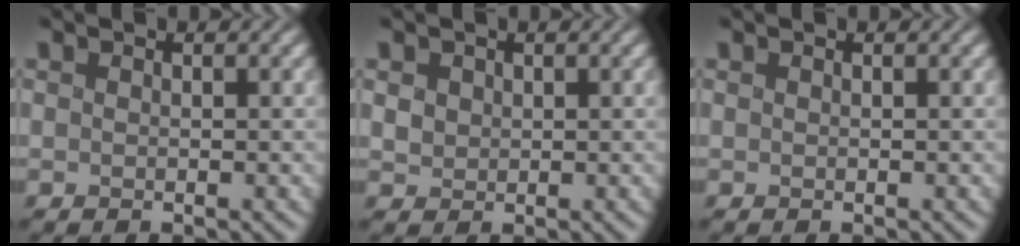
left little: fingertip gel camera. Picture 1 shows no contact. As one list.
[{"total": 1.2, "force": [0.2, 1.1, 0.5], "torque": [-0.011, -0.002, 0.004]}, {"total": 0.0}]